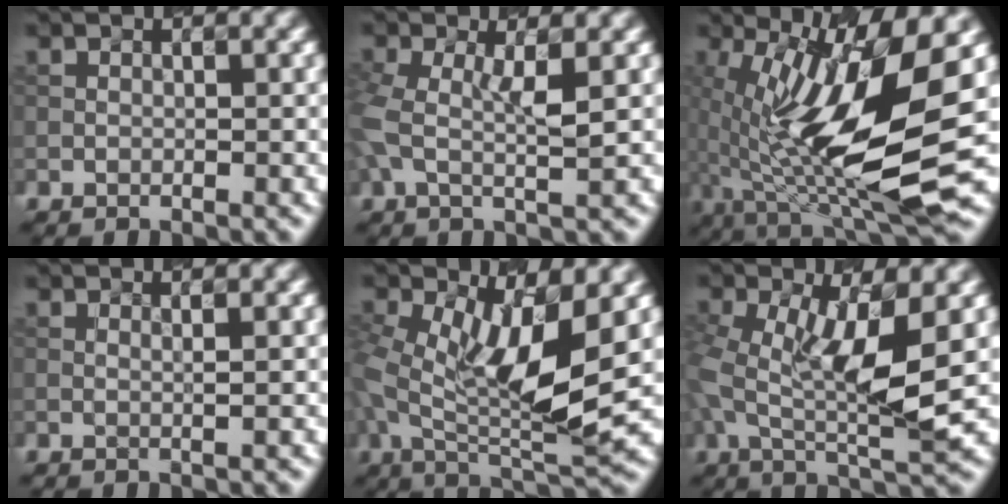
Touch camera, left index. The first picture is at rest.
{"total": 4.2, "force": [0.3, 1.4, 3.9], "torque": [-0.098, 0.000, 0.002]}
{"total": 14.1, "force": [-0.6, 4.7, 13.2], "torque": [-0.238, -0.015, -0.005]}
{"total": 1.0, "force": [0.5, 0.4, 0.8], "torque": [-0.006, 0.001, -0.001]}
{"total": 9.0, "force": [1.2, 3.1, 8.3], "torque": [-0.162, -0.011, 0.022]}
{"total": 7.8, "force": [0.4, 2.6, 7.4], "torque": [-0.151, -0.001, 0.005]}